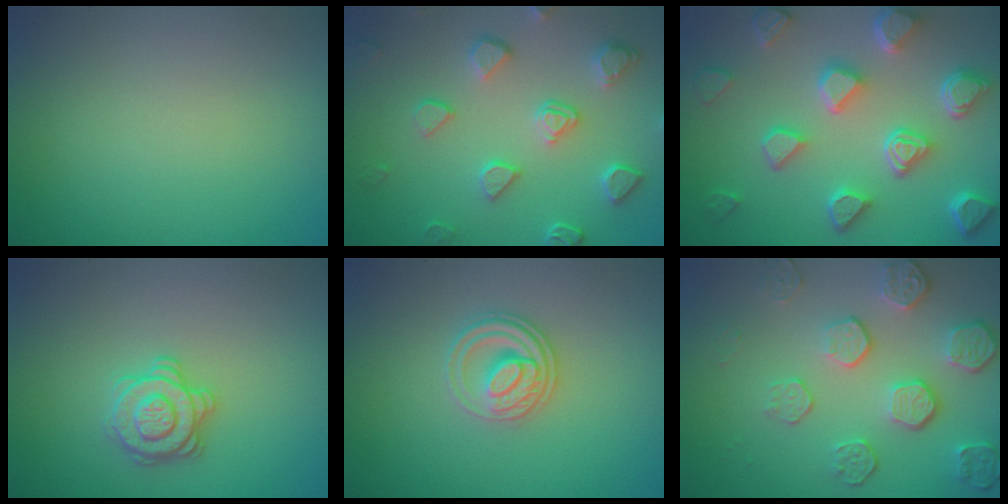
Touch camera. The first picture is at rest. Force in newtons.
{"total": 4.0, "press": 3.9, "slide": 0.9}
{"total": 7.0, "press": 5.7, "slide": 4.1}
{"total": 2.8, "press": 2.7, "slide": 0.5}
{"total": 2.7, "press": 2.5, "slide": 0.9}
{"total": 5.6, "press": 3.9, "slide": 4.0}